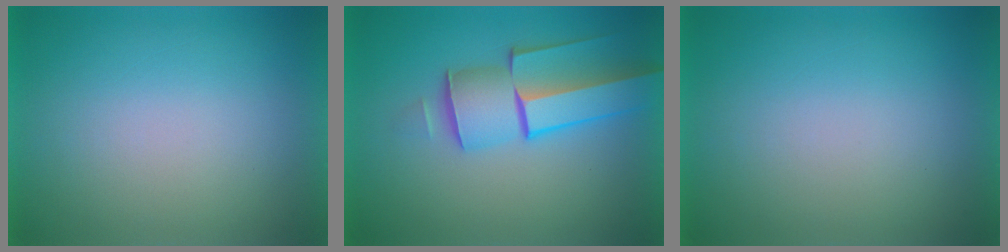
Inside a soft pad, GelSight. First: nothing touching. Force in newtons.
{"total": 6.2}
{"total": 1.4}